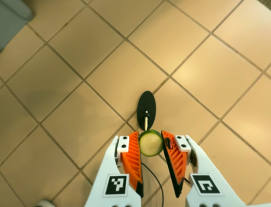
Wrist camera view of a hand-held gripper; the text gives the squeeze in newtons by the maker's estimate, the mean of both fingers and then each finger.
{"total": 6.6, "left": 6.0, "right": 7.1}